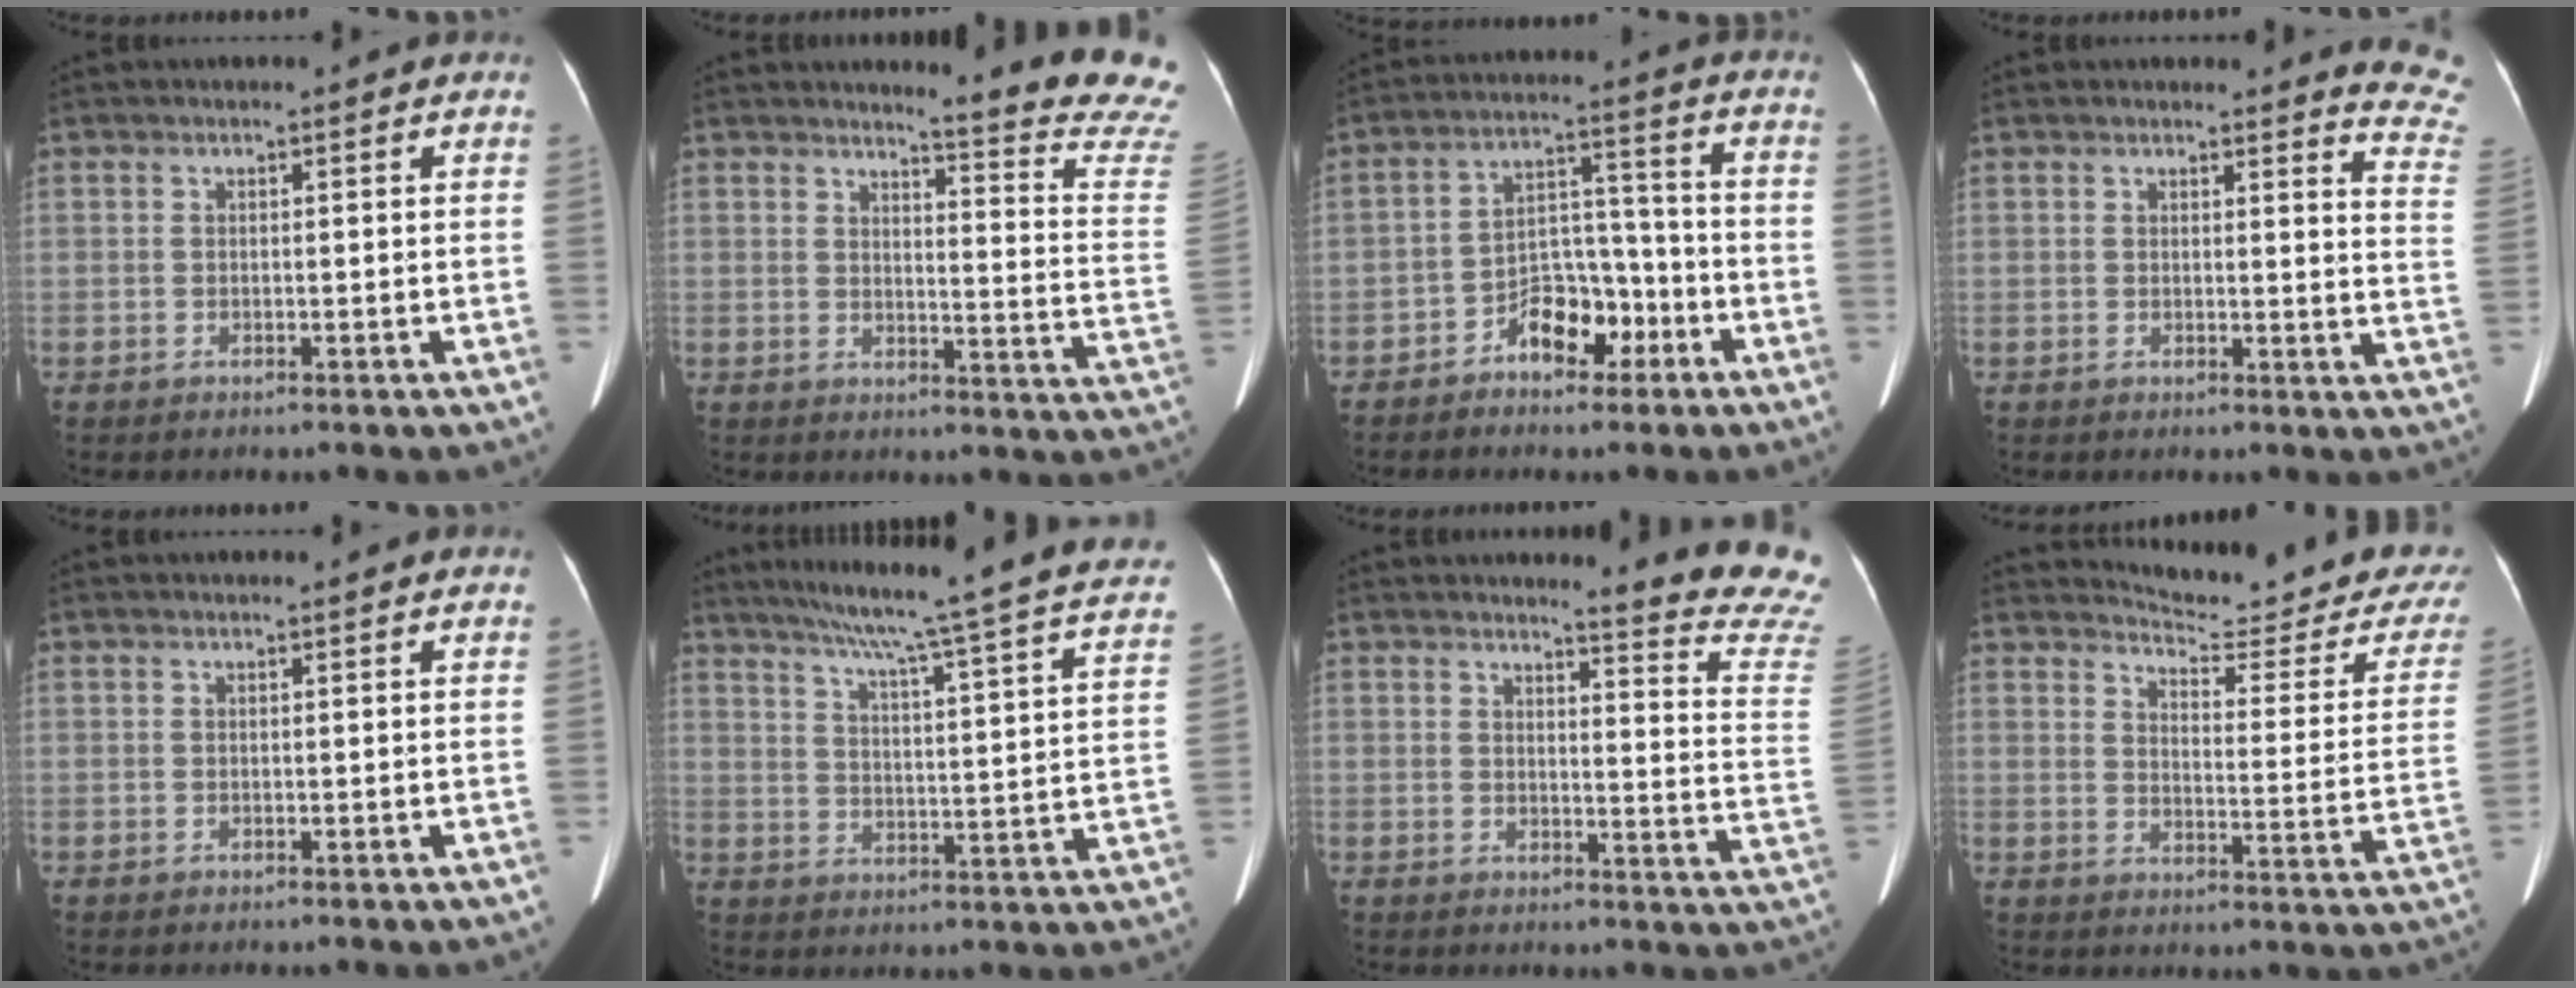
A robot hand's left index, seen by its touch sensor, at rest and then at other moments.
{"total": 15.5, "force": [15.0, -1.5, 3.7], "torque": [-0.042, -0.146, 0.147]}
{"total": 7.6, "force": [-4.5, 4.2, 4.5], "torque": [-0.080, 0.031, -0.074]}
{"total": 8.6, "force": [8.6, 0.1, 0.7], "torque": [0.018, -0.093, 0.053]}
{"total": 0.0}
{"total": 27.3, "force": [23.5, 0.4, 13.9], "torque": [-0.211, -0.048, 0.288]}
{"total": 14.1, "force": [13.8, -1.4, 2.8], "torque": [-0.021, -0.144, 0.128]}
{"total": 18.8, "force": [18.0, 1.4, 5.2], "torque": [-0.066, -0.105, 0.199]}